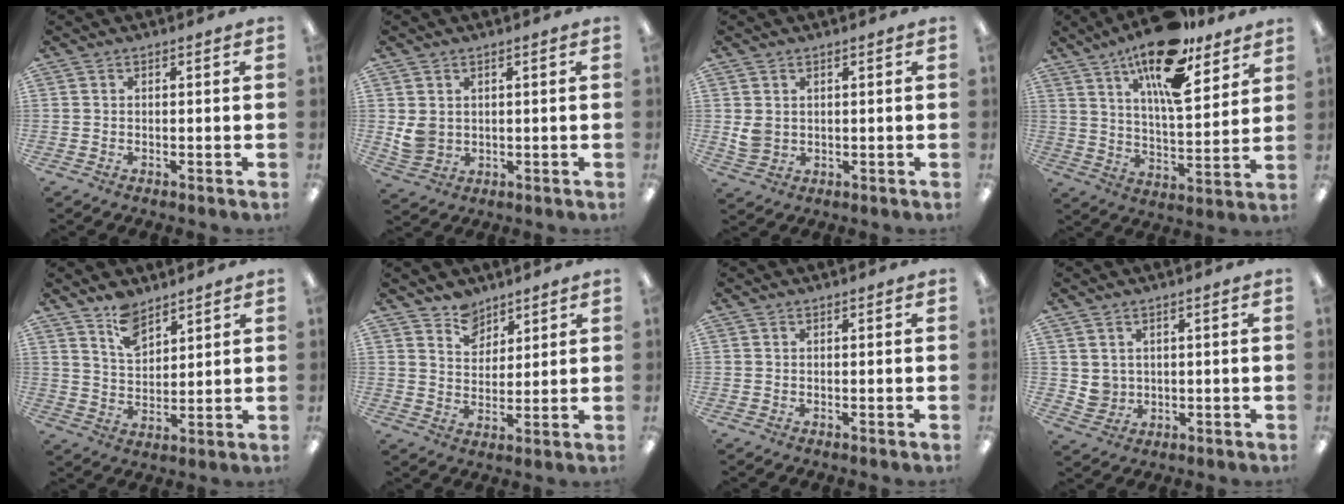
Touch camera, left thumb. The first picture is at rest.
{"total": 4.6, "force": [1.5, 3.9, 2.0], "torque": [-0.040, -0.001, 0.031]}
{"total": 3.7, "force": [1.2, 3.0, 1.7], "torque": [-0.024, -0.001, 0.025]}
{"total": 18.9, "force": [12.5, 6.6, 12.5], "torque": [-0.205, -0.066, 0.207]}
{"total": 8.1, "force": [6.1, 4.1, 3.3], "torque": [-0.051, -0.034, 0.110]}
{"total": 7.2, "force": [5.7, 4.3, 0.9], "torque": [-0.011, -0.036, 0.107]}
{"total": 0.0}
{"total": 3.5, "force": [2.0, 2.9, 0.3], "torque": [-0.016, -0.006, 0.040]}